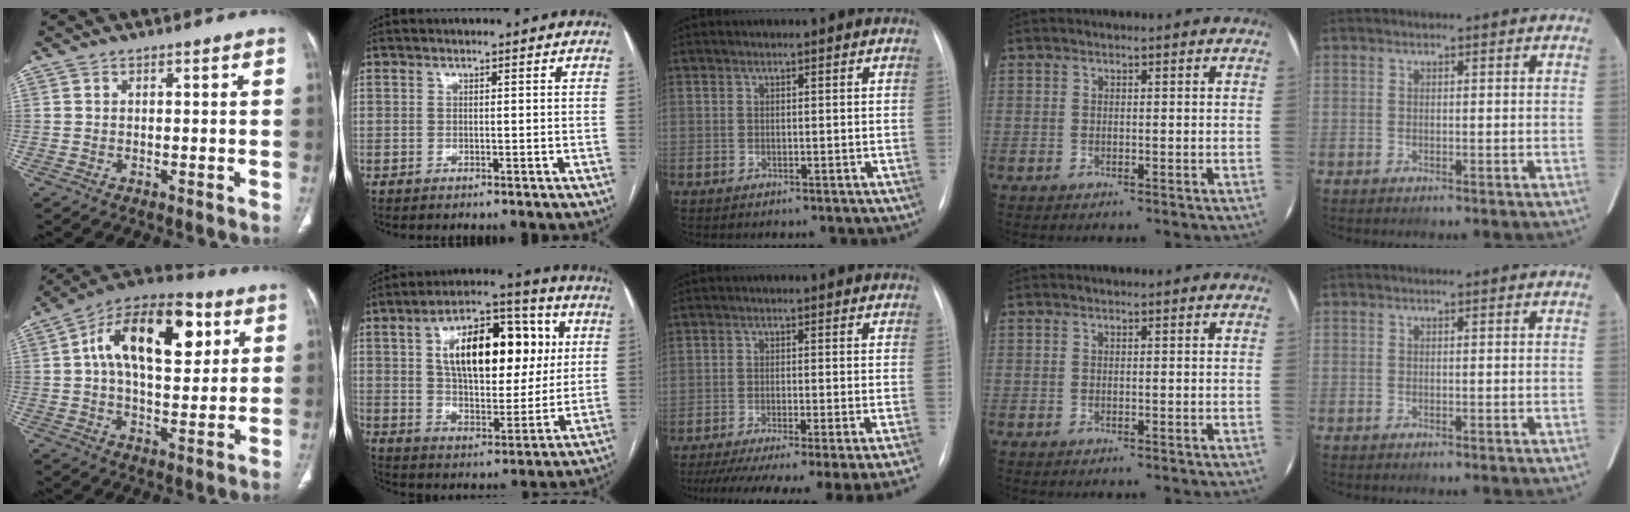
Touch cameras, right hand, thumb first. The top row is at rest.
{"thumb": {"total": 21.2, "force": [6.1, 11.1, 17.0], "torque": [-0.241, 0.010, 0.085]}, "index": {"total": 18.5, "force": [4.9, 8.8, 15.5], "torque": [-0.250, 0.035, 0.078]}, "middle": {"total": 19.5, "force": [-16.8, -1.4, 9.8], "torque": [-0.106, -0.049, -0.231]}}